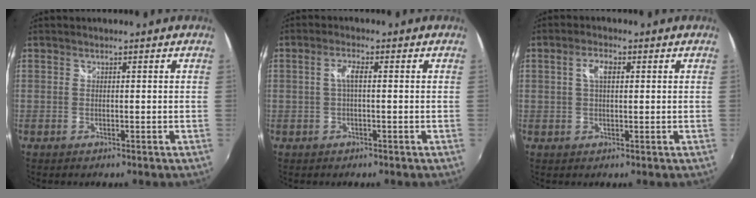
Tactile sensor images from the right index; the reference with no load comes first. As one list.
[{"total": 2.6, "force": [0.0, 0.5, 2.5], "torque": [-0.051, 0.006, 0.000]}, {"total": 3.4, "force": [0.8, 1.6, 2.9], "torque": [-0.055, 0.008, 0.015]}]